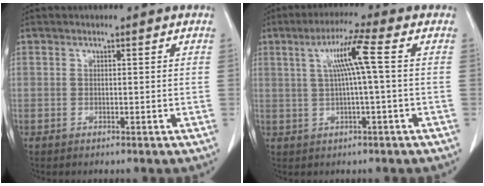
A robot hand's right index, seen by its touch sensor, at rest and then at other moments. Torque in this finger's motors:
{"motor_torque": [1.02, 0.22, 0.42, 0.13]}